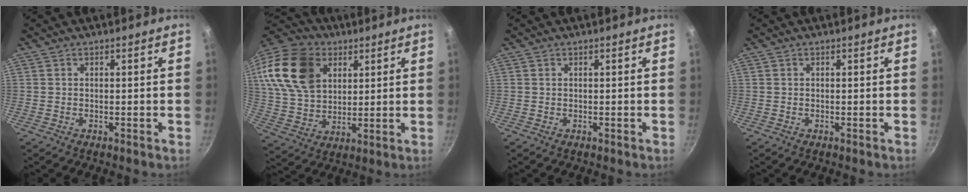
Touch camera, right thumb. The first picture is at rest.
{"total": 20.3, "force": [7.3, 14.4, 12.4], "torque": [-0.226, -0.002, 0.137]}
{"total": 0.0}
{"total": 0.0}